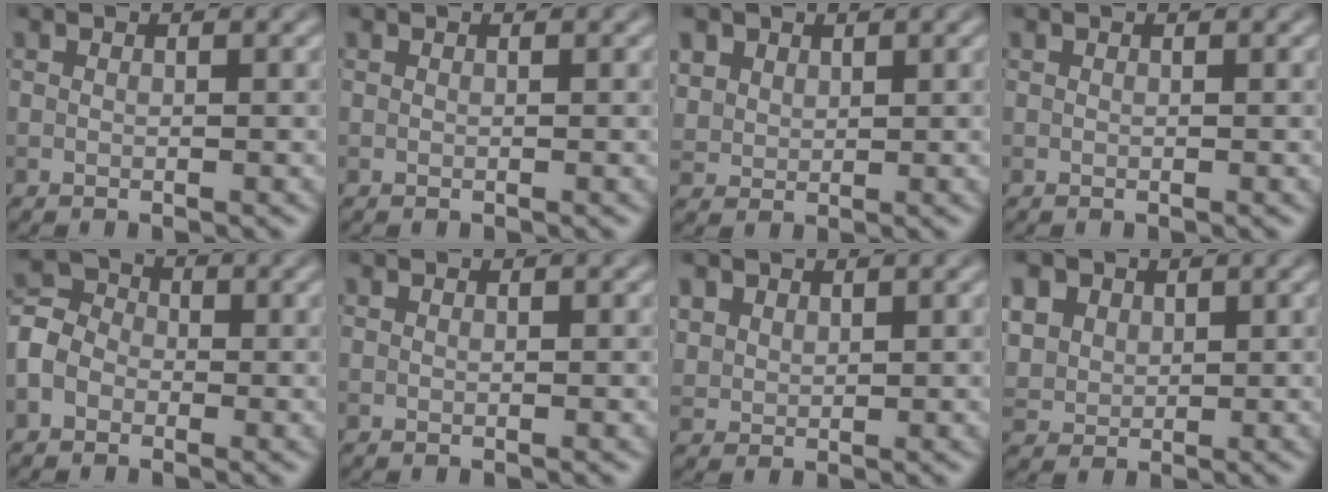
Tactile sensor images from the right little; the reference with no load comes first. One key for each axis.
{"total": 0.0}
{"total": 3.1, "fx": 1.8, "fy": 2.3, "fz": 1.1, "tx": -0.049, "ty": 0.001, "tz": 0.048}
{"total": 0.0}
{"total": 3.9, "fx": -1.5, "fy": 3.1, "fz": 1.7, "tx": -0.036, "ty": 0.008, "tz": -0.038}
{"total": 0.0}
{"total": 1.8, "fx": 1.2, "fy": 1.3, "fz": 0.5, "tx": -0.021, "ty": -0.008, "tz": 0.036}
{"total": 8.2, "fx": 3.8, "fy": 6.2, "fz": 3.8, "tx": -0.098, "ty": 0.022, "tz": 0.057}